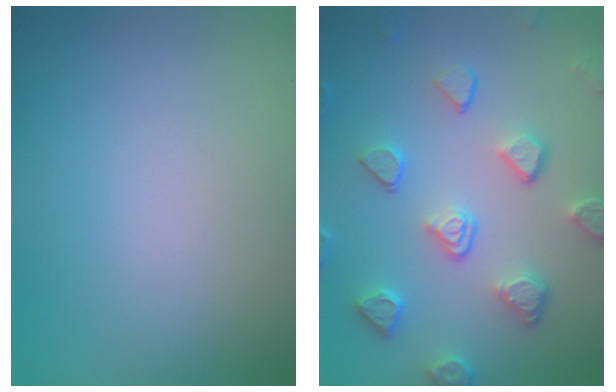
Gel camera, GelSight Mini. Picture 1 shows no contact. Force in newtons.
{"total": 5.0, "press": 3.8, "slide": 3.2}